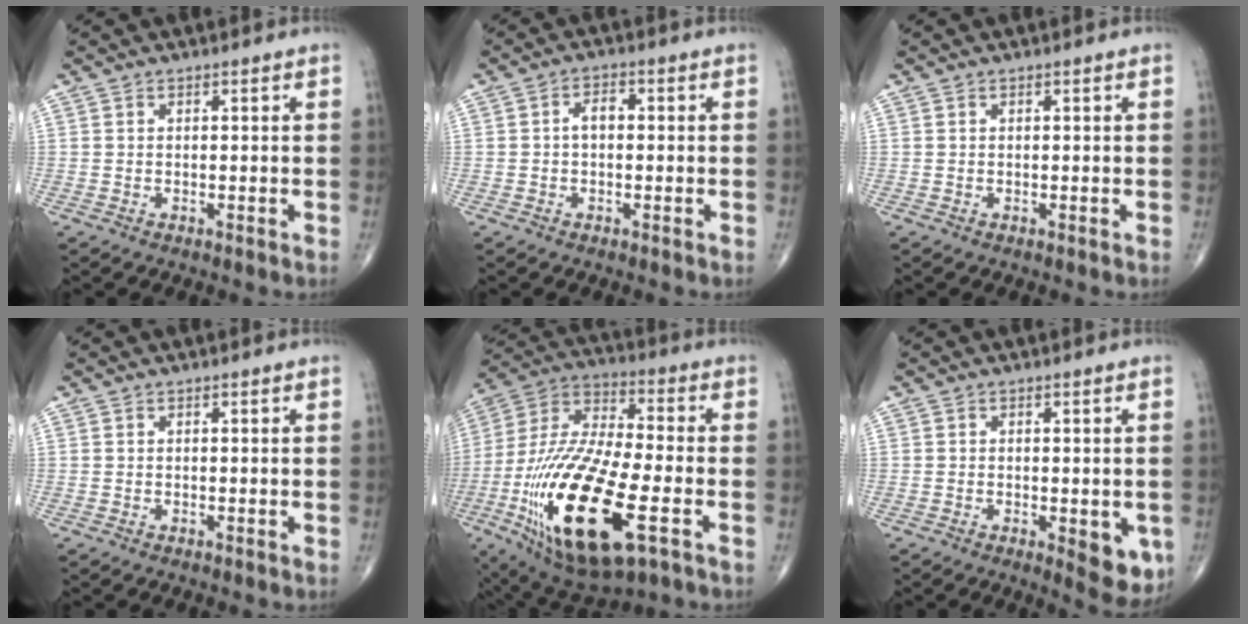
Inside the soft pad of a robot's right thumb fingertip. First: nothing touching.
{"total": 3.0, "force": [0.0, 1.9, 2.4], "torque": [-0.035, 0.014, -0.006]}
{"total": 0.0}
{"total": 0.0}
{"total": 28.4, "force": [-8.9, 10.6, 24.8], "torque": [-0.560, -0.004, -0.149]}
{"total": 7.3, "force": [-2.1, 3.0, 6.4], "torque": [-0.060, -0.010, -0.022]}